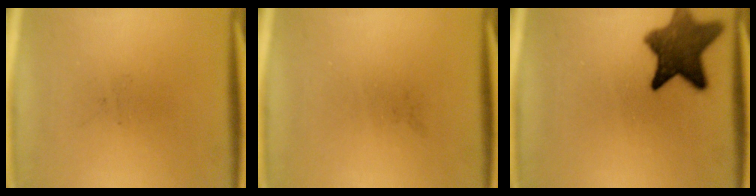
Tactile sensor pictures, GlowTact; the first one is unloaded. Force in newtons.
{"total": 0.0}
{"total": 9.9}